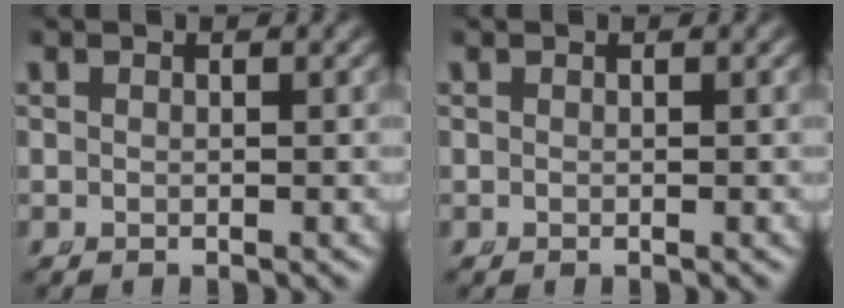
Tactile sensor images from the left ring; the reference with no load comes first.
{"total": 0.0}